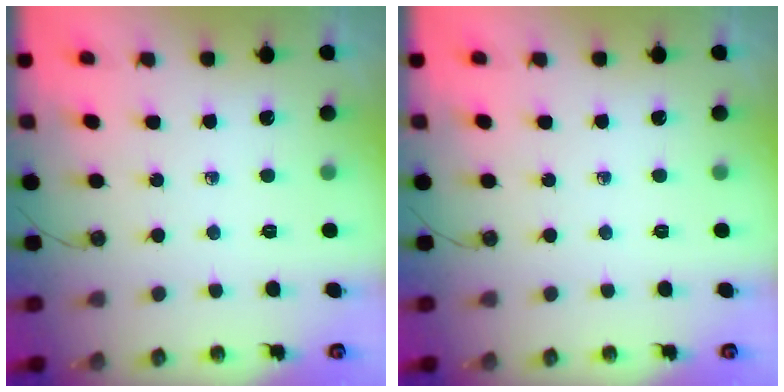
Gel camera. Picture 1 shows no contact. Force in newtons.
{"total": 0.0}